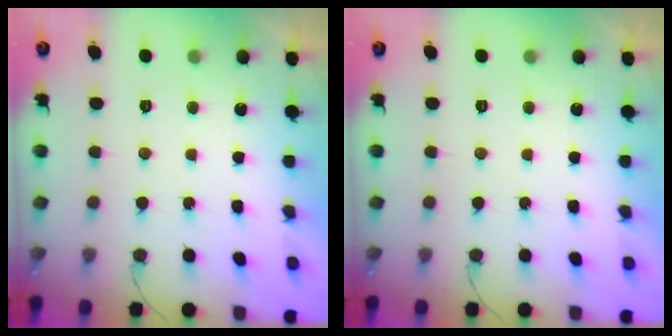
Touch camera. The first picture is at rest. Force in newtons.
{"total": 0.0}